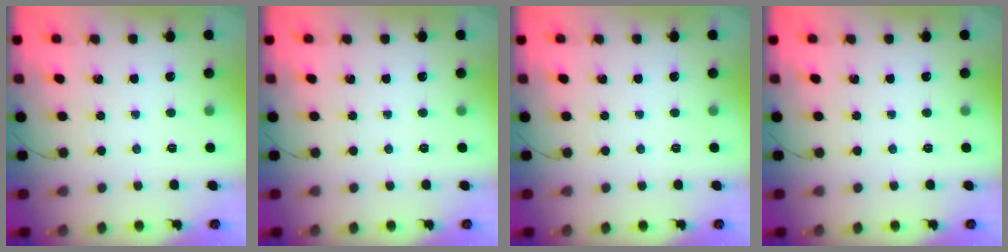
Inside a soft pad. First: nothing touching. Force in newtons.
{"total": 0.0}
{"total": 0.0}
{"total": 0.0}